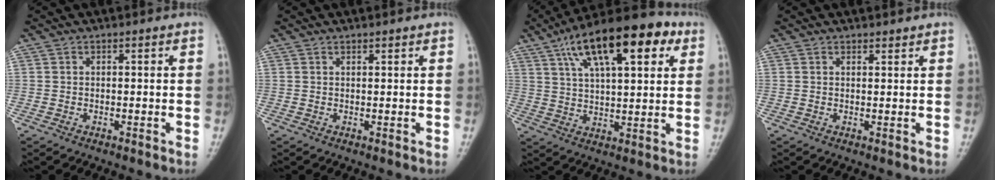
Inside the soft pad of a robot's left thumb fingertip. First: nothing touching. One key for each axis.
{"total": 0.7, "fx": 0.6, "fy": 0.2, "fz": 0.3, "tx": -0.004, "ty": -0.003, "tz": 0.010}
{"total": 19.1, "fx": 9.1, "fy": 7.5, "fz": 15.0, "tx": -0.221, "ty": -0.005, "tz": 0.148}
{"total": 1.0, "fx": 0.9, "fy": 0.4, "fz": 0.1, "tx": 0.004, "ty": -0.008, "tz": 0.013}